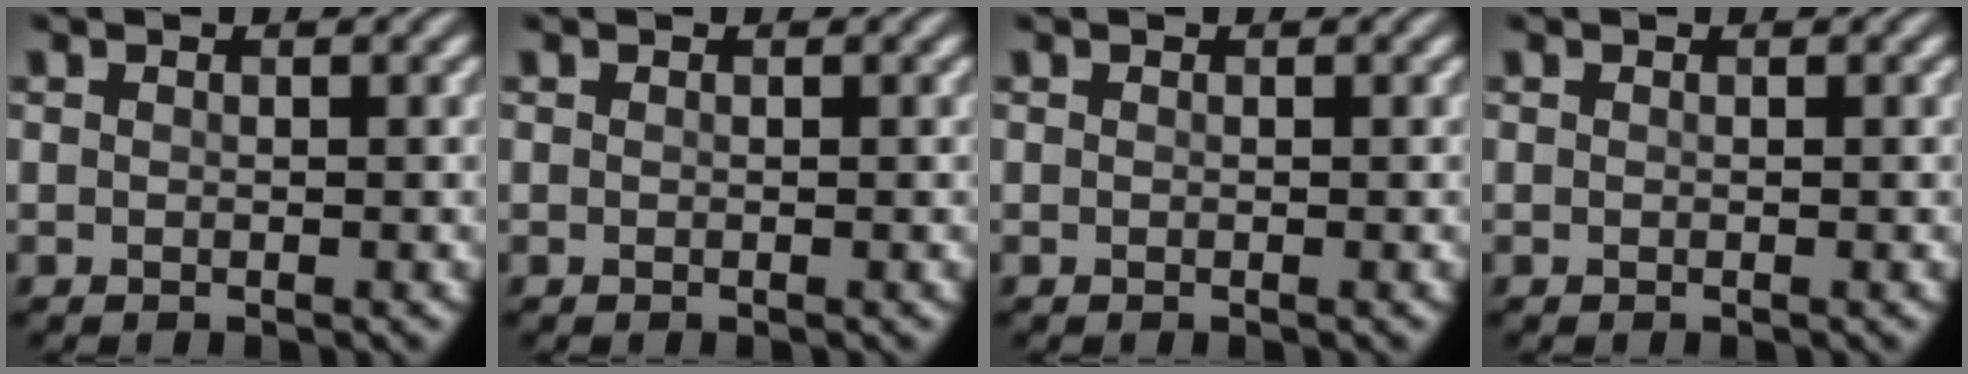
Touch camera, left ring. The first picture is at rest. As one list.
[{"total": 0.0}, {"total": 0.0}, {"total": 0.0}]